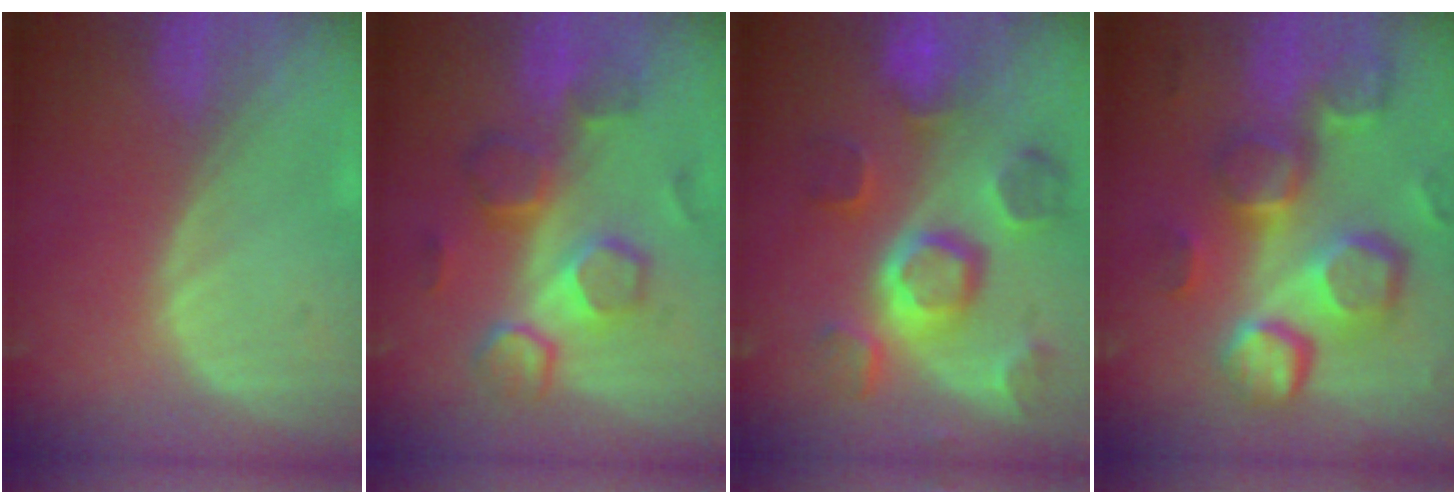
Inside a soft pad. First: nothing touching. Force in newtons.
{"total": 8.4, "press": 8.3, "slide": 1.4}
{"total": 11.1, "press": 9.9, "slide": 4.9}
{"total": 13.0, "press": 11.4, "slide": 6.3}